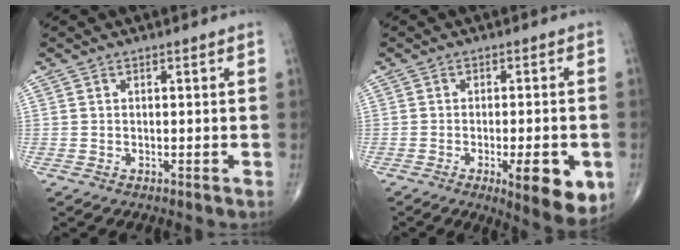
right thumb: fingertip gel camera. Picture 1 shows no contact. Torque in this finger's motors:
{"motor_torque": [1.19, 1.85, 0.06, -0.21, 0.26]}